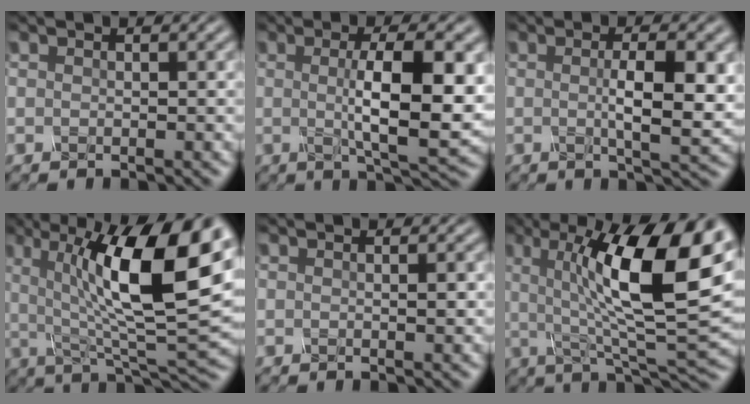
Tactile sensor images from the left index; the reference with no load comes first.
{"total": 8.4, "force": [0.4, 2.0, 8.2], "torque": [-0.118, -0.002, 0.008]}
{"total": 5.7, "force": [0.1, 1.3, 5.5], "torque": [-0.087, 0.001, 0.003]}
{"total": 13.9, "force": [3.0, 3.8, 13.0], "torque": [-0.195, 0.004, 0.043]}
{"total": 0.7, "force": [0.0, 0.1, 0.7], "torque": [-0.008, 0.000, 0.000]}
{"total": 14.1, "force": [3.2, 3.7, 13.2], "torque": [-0.193, 0.010, 0.046]}